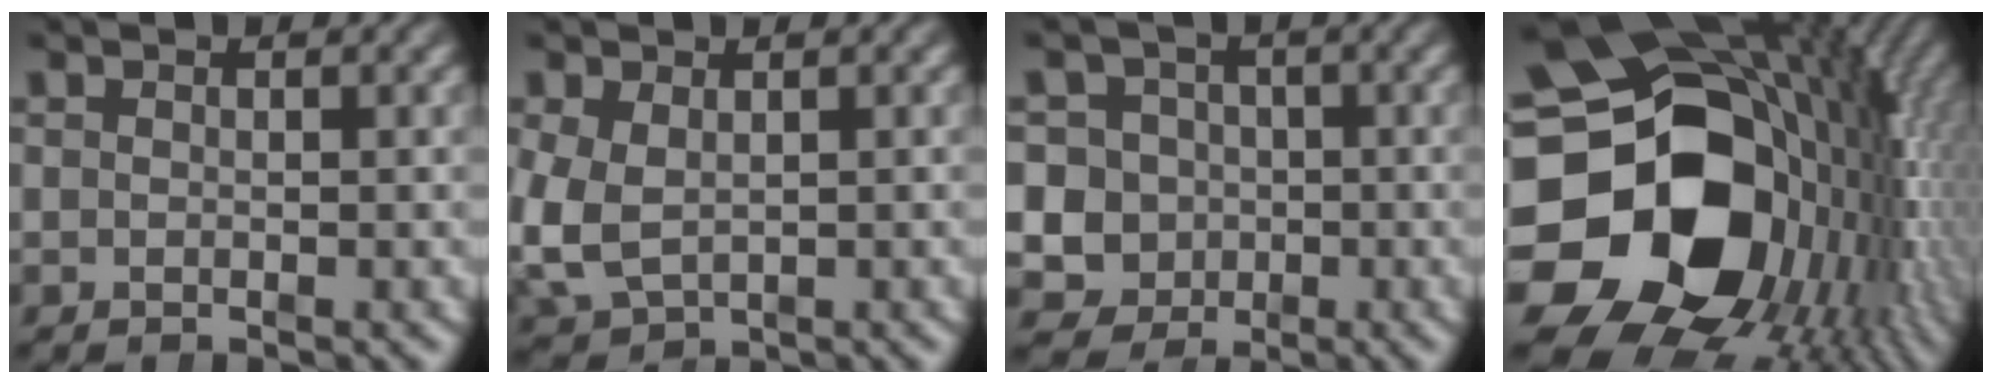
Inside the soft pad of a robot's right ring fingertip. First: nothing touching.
{"total": 5.3, "force": [-0.7, 4.7, 2.5], "torque": [-0.093, -0.034, 0.008]}
{"total": 13.6, "force": [-2.6, 12.8, 3.5], "torque": [-0.106, -0.058, -0.043]}
{"total": 33.7, "force": [-0.9, 23.2, 24.5], "torque": [-0.375, -0.057, -0.012]}